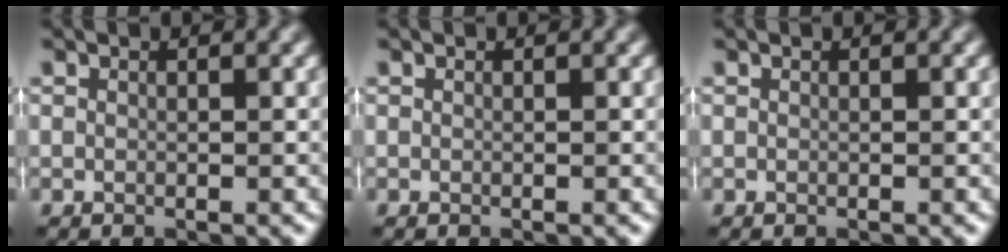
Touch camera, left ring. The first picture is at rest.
{"total": 0.0}
{"total": 0.0}